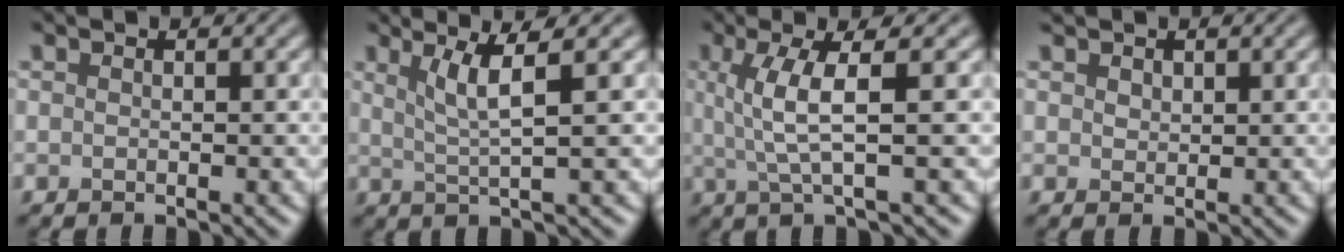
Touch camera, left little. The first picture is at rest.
{"total": 3.4, "force": [1.3, 0.4, 3.1], "torque": [-0.055, -0.001, 0.030]}
{"total": 4.3, "force": [0.7, 0.7, 4.2], "torque": [-0.081, 0.005, 0.018]}
{"total": 1.2, "force": [0.9, 0.7, 0.3], "torque": [-0.006, 0.001, 0.018]}